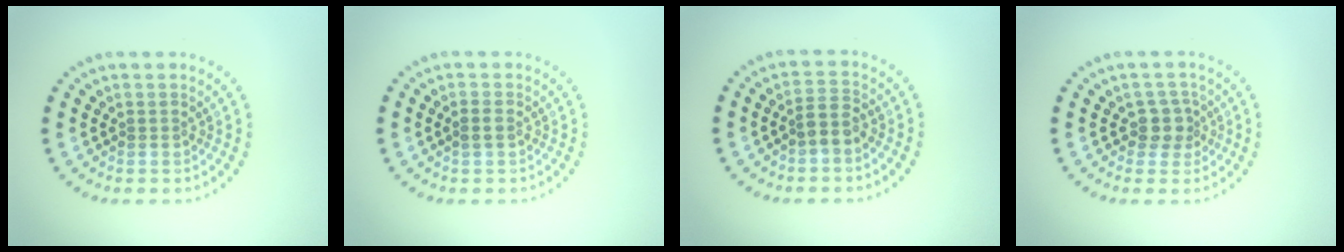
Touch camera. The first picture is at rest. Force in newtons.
{"total": 0.9, "press": 0.9, "slide": 0.1}
{"total": 2.0, "press": 1.8, "slide": 0.9}
{"total": 2.2, "press": 1.8, "slide": 1.3}